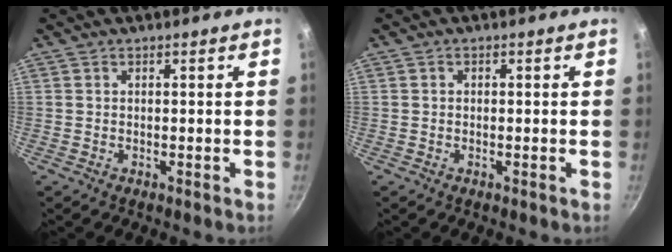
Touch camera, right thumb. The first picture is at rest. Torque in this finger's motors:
{"motor_torque": [-0.20, -0.16, -0.12, 0.08, -0.07]}